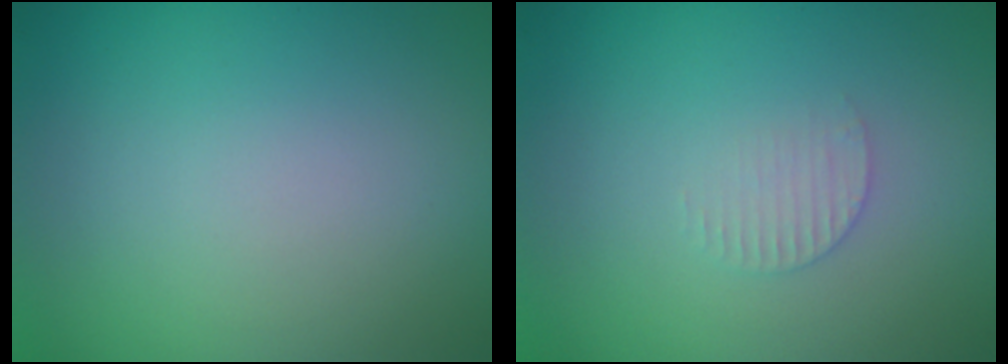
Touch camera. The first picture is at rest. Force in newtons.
{"total": 1.3, "press": 1.2, "slide": 0.4}